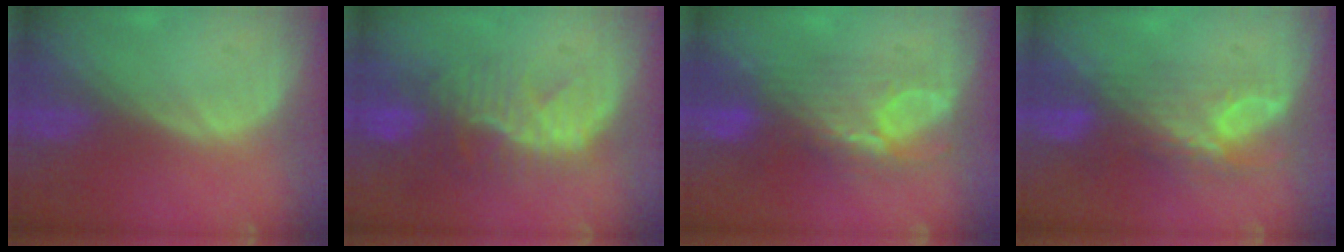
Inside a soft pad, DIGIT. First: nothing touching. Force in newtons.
{"total": 10.1, "press": 8.6, "slide": 5.2}
{"total": 7.7, "press": 7.4, "slide": 2.2}
{"total": 7.8, "press": 6.8, "slide": 3.8}